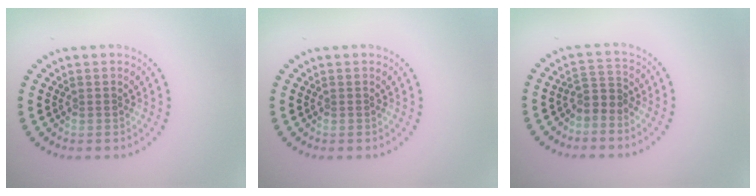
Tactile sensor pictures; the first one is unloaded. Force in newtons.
{"total": 0.0}
{"total": 2.0, "press": 1.3, "slide": 1.5}